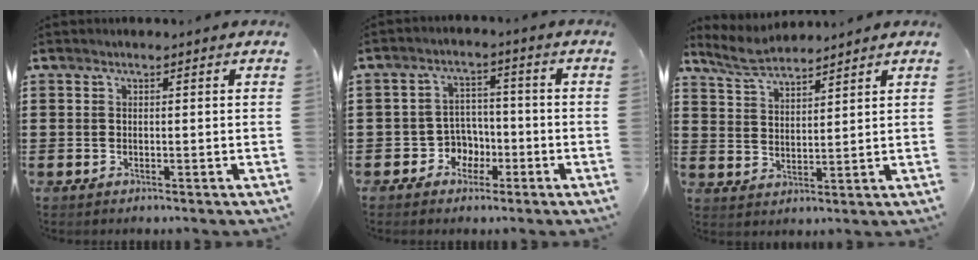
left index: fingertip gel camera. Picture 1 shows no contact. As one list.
[{"total": 4.6, "force": [-1.9, 4.0, 1.3], "torque": [-0.035, 0.009, -0.038]}, {"total": 5.0, "force": [4.6, 1.1, 1.5], "torque": [-0.046, -0.007, 0.087]}]